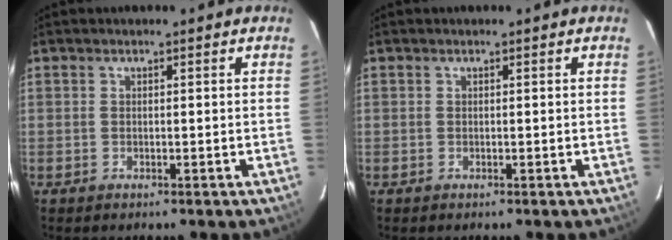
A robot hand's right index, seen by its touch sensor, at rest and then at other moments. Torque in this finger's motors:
{"motor_torque": [0.00, 0.00, 0.01, 0.00]}